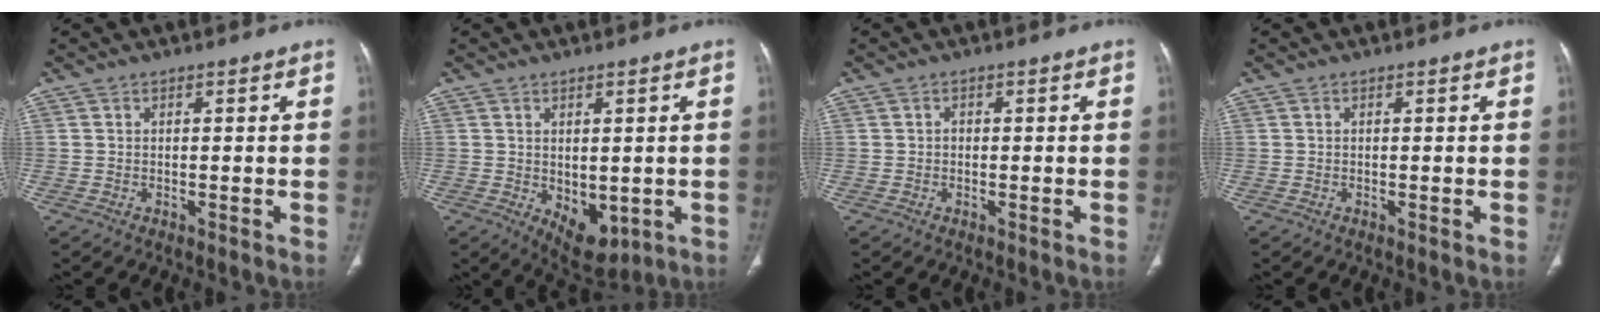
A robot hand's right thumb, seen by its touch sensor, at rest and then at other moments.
{"total": 7.5, "force": [-1.4, 4.4, 5.9], "torque": [-0.065, -0.011, 0.003]}
{"total": 0.6, "force": [-0.1, 0.6, 0.2], "torque": [0.000, 0.003, -0.003]}
{"total": 0.0}